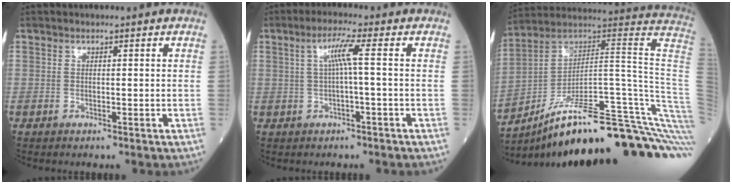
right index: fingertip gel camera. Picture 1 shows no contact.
{"total": 3.9, "force": [0.4, -0.6, 3.9], "torque": [-0.075, 0.011, 0.010]}
{"total": 31.8, "force": [-20.9, 2.2, 23.9], "torque": [-0.192, 0.025, -0.303]}